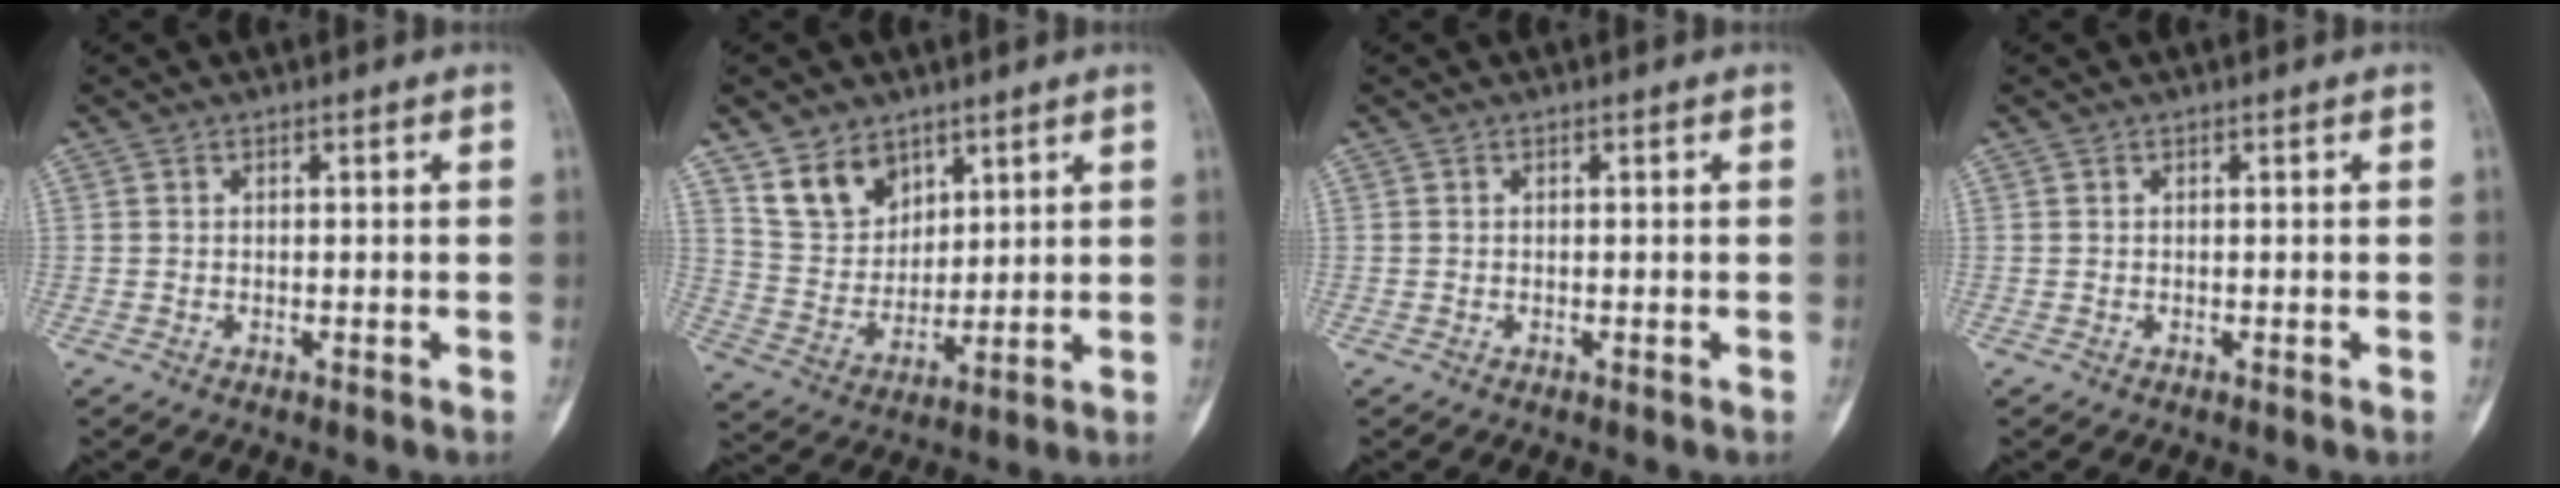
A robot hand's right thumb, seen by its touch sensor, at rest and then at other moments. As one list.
[{"total": 9.7, "force": [6.2, 6.6, 3.5], "torque": [-0.041, -0.037, 0.129]}, {"total": 0.0}, {"total": 0.0}]